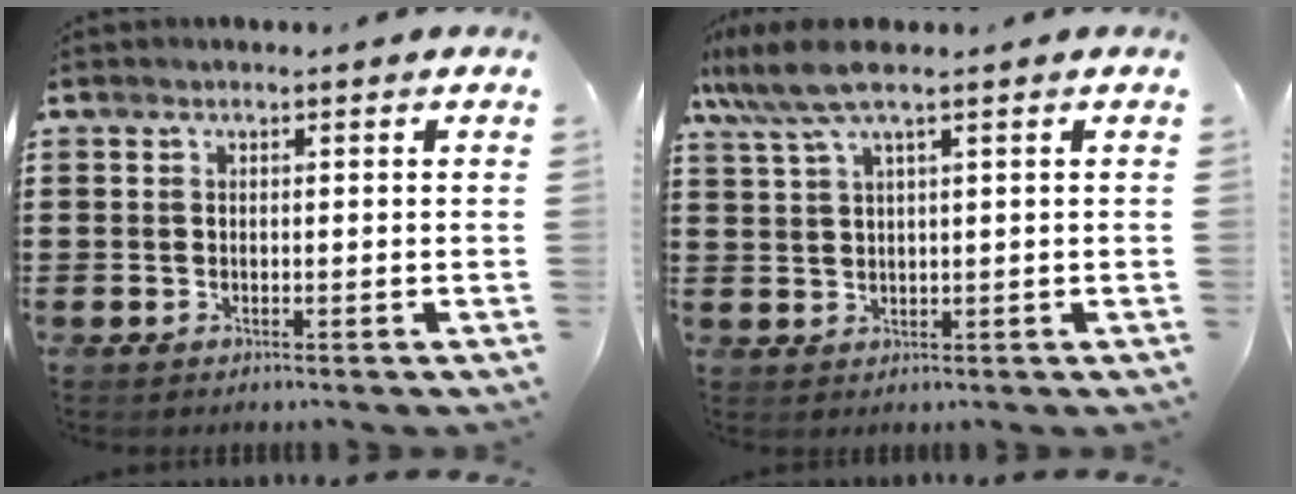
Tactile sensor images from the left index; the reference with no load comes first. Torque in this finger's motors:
{"motor_torque": [0.39, -0.55, 0.49, 0.19]}